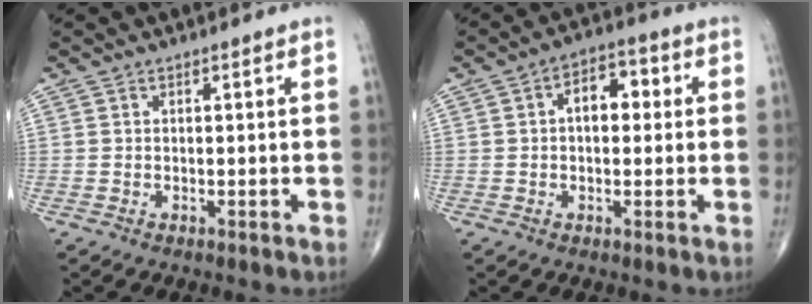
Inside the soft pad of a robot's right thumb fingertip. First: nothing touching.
{"total": 7.0, "force": [0.9, 4.3, 5.5], "torque": [-0.062, 0.022, 0.005]}